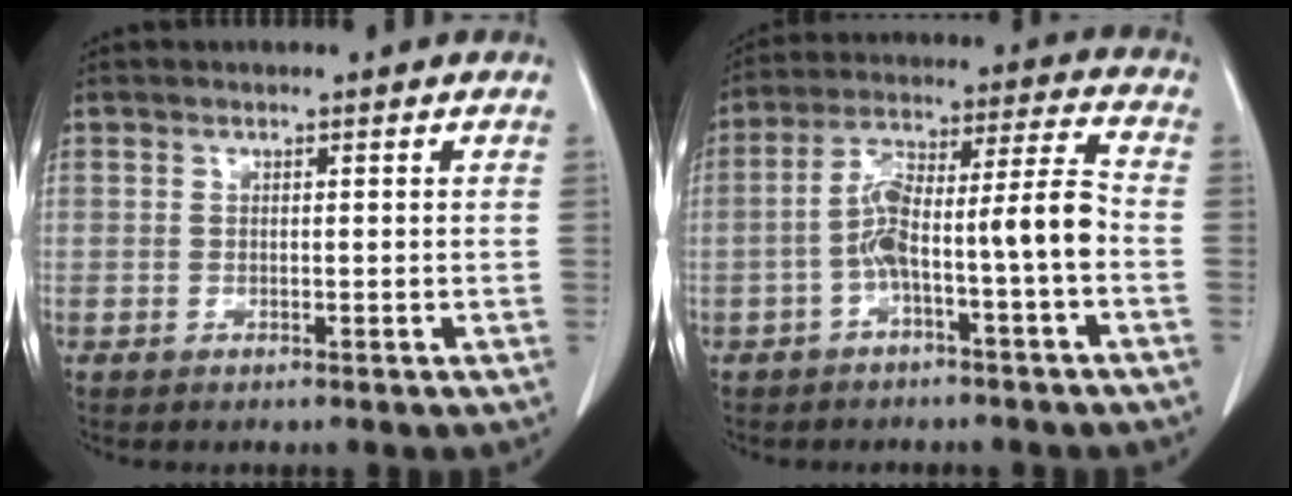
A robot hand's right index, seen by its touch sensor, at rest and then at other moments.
{"total": 10.6, "force": [-3.2, 0.5, 10.0], "torque": [-0.178, 0.042, -0.055]}